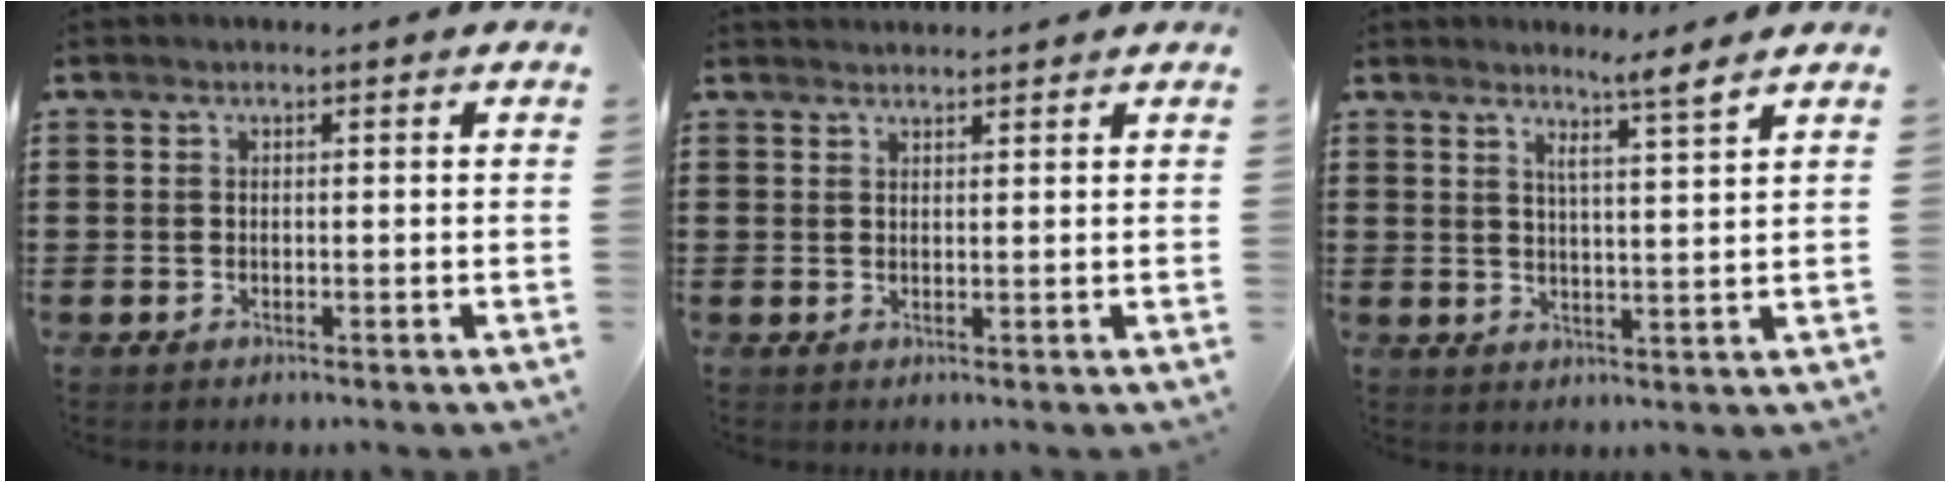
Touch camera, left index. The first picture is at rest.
{"total": 1.4, "force": [1.4, 0.1, 0.0], "torque": [-0.002, 0.000, 0.028]}
{"total": 3.8, "force": [3.0, -1.1, 2.1], "torque": [-0.049, -0.018, 0.048]}